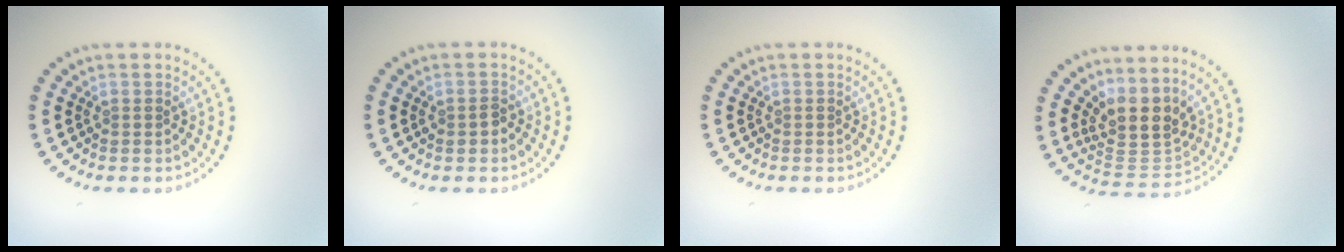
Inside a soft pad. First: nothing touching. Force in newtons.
{"total": 1.1, "press": 1.1, "slide": 0.1}
{"total": 0.0}
{"total": 4.3, "press": 3.3, "slide": 2.7}